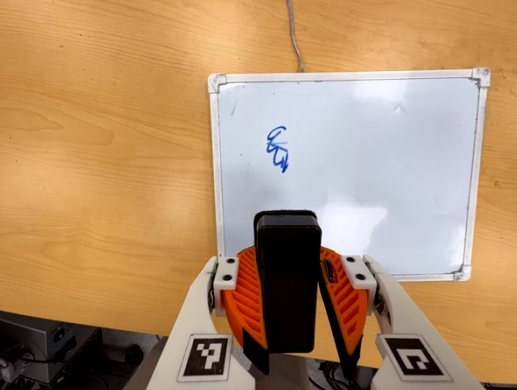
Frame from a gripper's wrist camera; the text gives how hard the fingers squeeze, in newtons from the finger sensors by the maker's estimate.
{"total": 10.8, "left": 9.8, "right": 11.7}